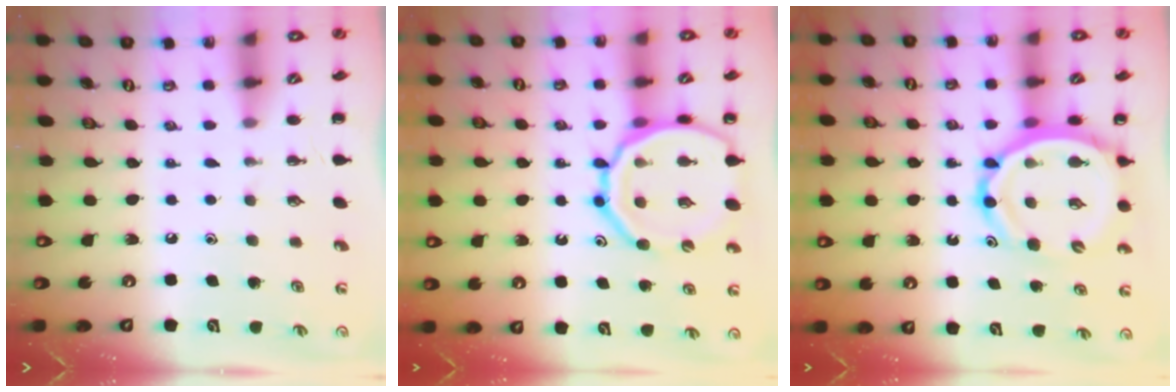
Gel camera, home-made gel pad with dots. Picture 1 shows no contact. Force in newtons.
{"total": 18.7, "press": 18.6, "slide": 2.3}
{"total": 12.8, "press": 12.1, "slide": 4.0}